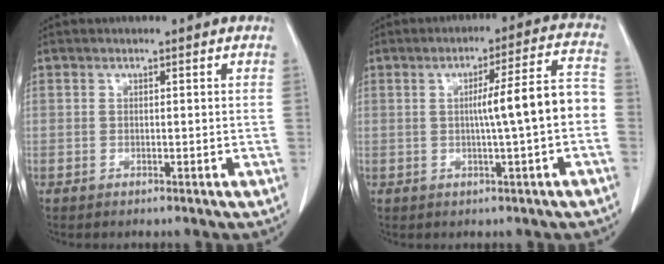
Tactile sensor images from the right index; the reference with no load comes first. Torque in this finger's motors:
{"motor_torque": [1.07, -0.05, 0.47, 0.13]}